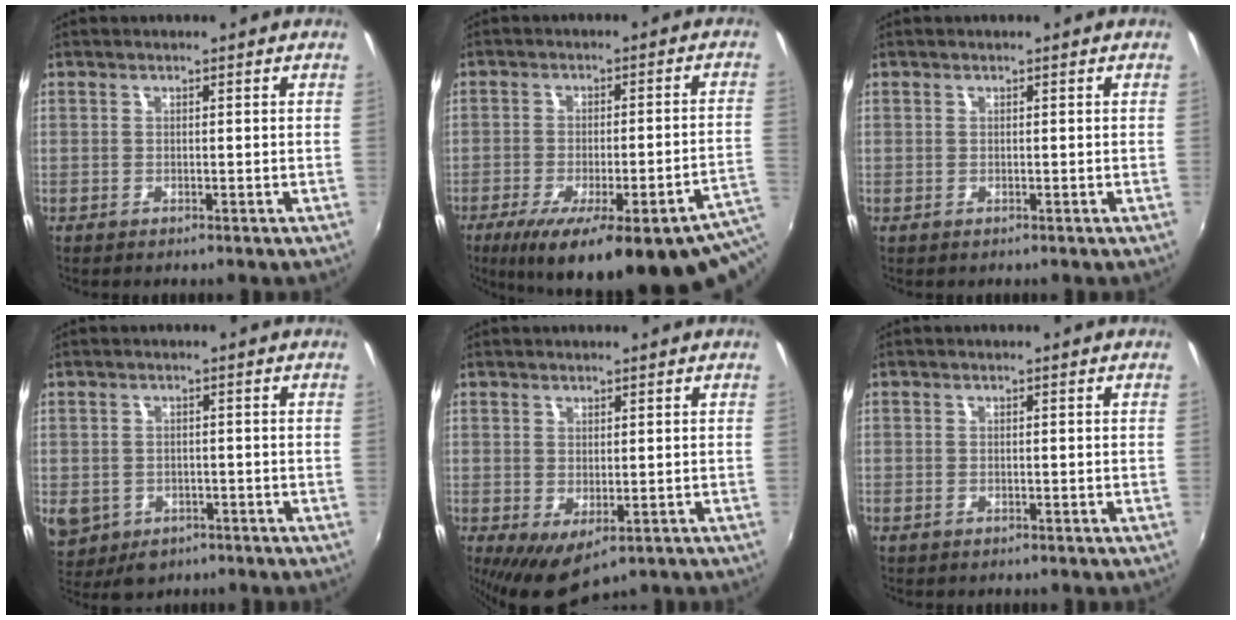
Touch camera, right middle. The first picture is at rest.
{"total": 25.4, "force": [-15.0, 5.8, 19.6], "torque": [-0.273, -0.043, -0.187]}
{"total": 0.0}
{"total": 8.1, "force": [-2.9, 6.7, 3.4], "torque": [-0.092, -0.017, -0.037]}
{"total": 4.0, "force": [-0.7, 2.3, 3.2], "torque": [-0.054, -0.018, -0.003]}
{"total": 0.9, "force": [-0.9, 0.3, 0.0], "torque": [-0.001, 0.000, -0.015]}